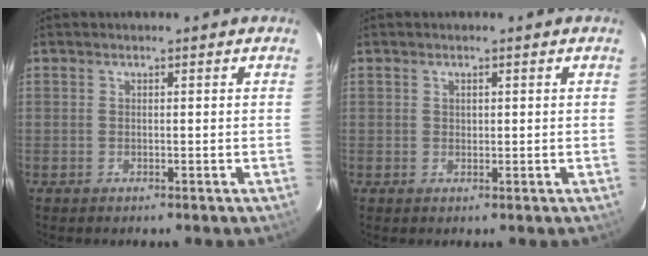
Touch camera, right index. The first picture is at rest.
{"total": 0.8, "force": [0.4, 0.7, 0.3], "torque": [-0.004, 0.003, 0.008]}